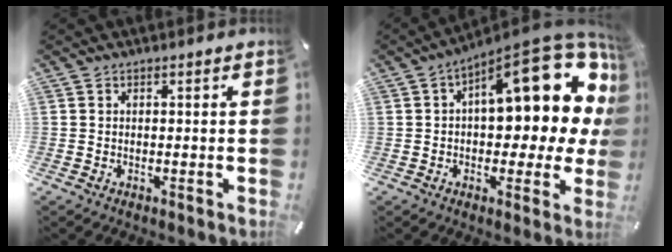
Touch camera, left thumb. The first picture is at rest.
{"total": 20.0, "force": [7.5, 9.8, 15.7], "torque": [-0.183, -0.062, 0.119]}